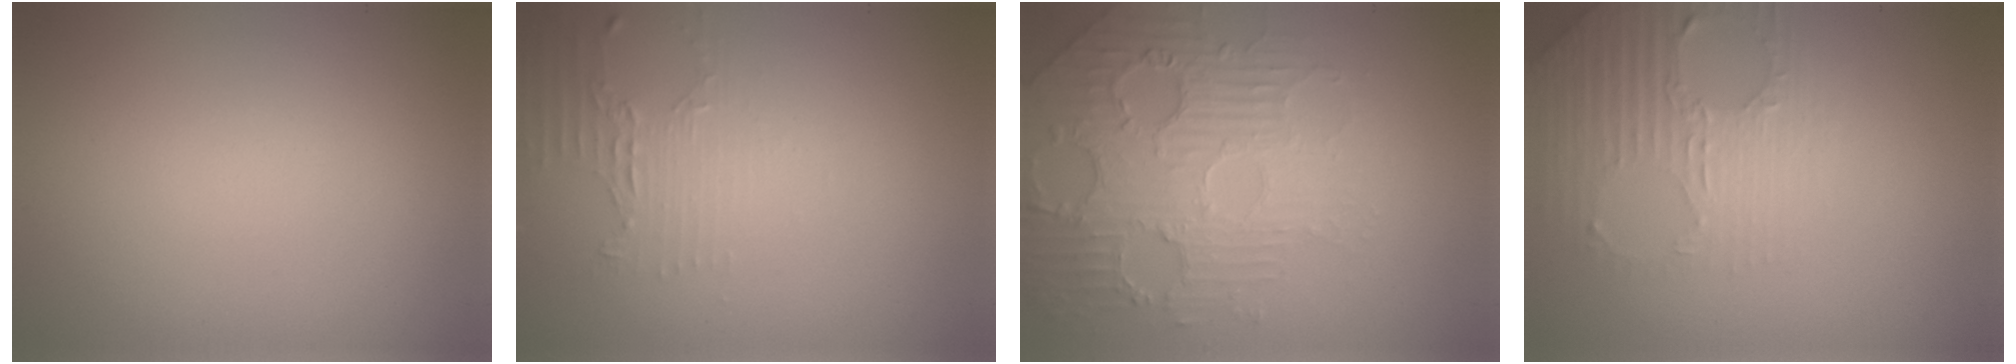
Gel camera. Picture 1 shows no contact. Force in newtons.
{"total": 2.0, "press": 1.4, "slide": 1.4}
{"total": 4.8, "press": 4.3, "slide": 2.1}
{"total": 3.9, "press": 3.7, "slide": 1.0}